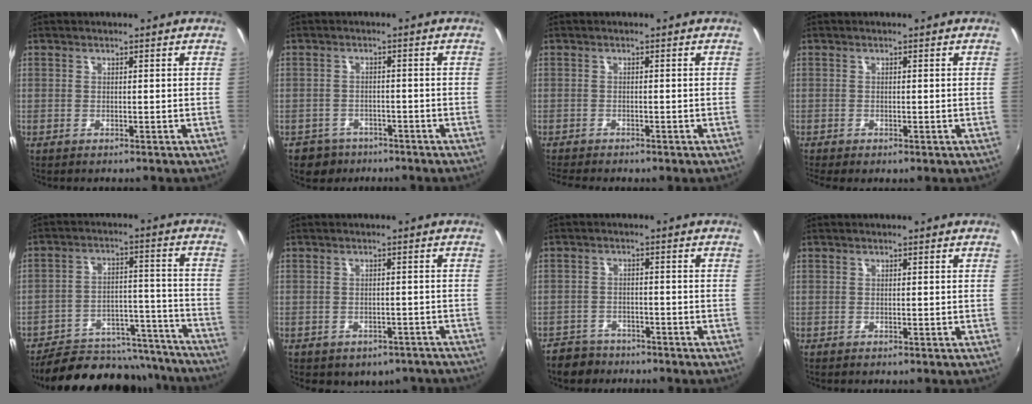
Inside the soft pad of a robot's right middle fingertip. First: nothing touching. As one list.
[{"total": 4.9, "force": [-3.5, 3.3, 0.6], "torque": [-0.029, 0.006, -0.056]}, {"total": 3.7, "force": [-3.4, 0.6, 1.5], "torque": [-0.036, -0.019, -0.057]}, {"total": 1.7, "force": [-1.0, 0.5, 1.3], "torque": [-0.025, -0.008, -0.012]}, {"total": 23.7, "force": [-20.9, 8.4, 7.4], "torque": [-0.138, 0.043, -0.263]}, {"total": 7.9, "force": [-5.8, 4.7, 2.7], "torque": [-0.061, -0.004, -0.054]}, {"total": 6.3, "force": [-5.2, 3.2, 1.2], "torque": [-0.045, 0.004, -0.086]}, {"total": 0.0}]